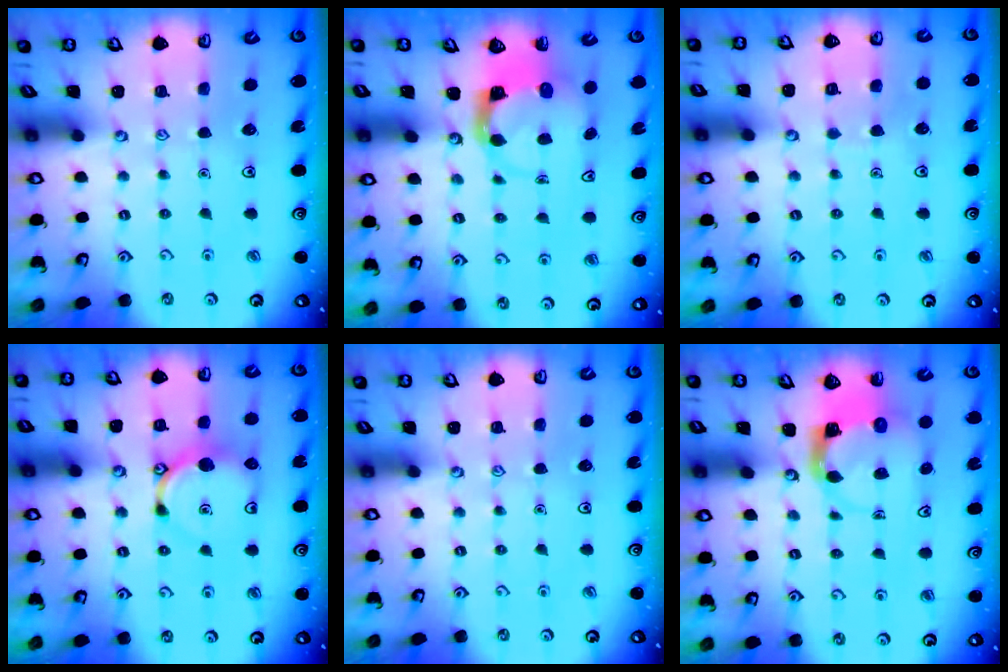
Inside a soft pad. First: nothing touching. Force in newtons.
{"total": 3.6, "press": 3.6, "slide": 0.6}
{"total": 4.4, "press": 4.3, "slide": 0.4}
{"total": 9.1, "press": 9.1, "slide": 0.4}
{"total": 0.0}
{"total": 4.0, "press": 3.9, "slide": 0.6}